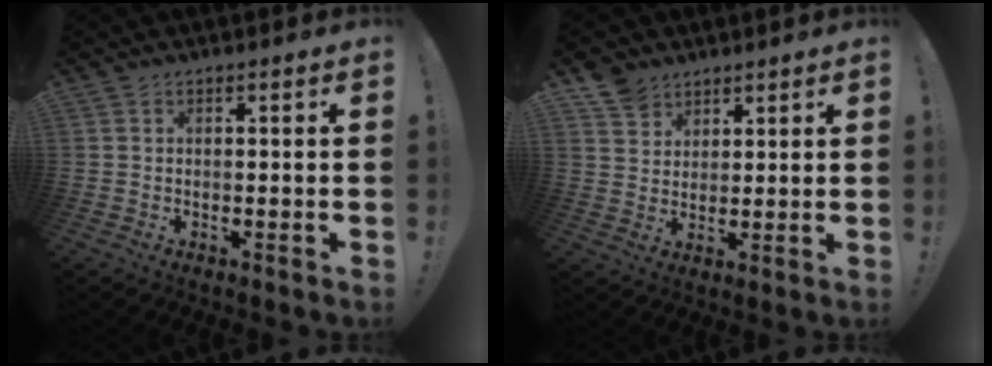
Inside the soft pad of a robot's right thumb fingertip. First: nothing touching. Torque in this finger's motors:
{"motor_torque": [-0.32, 0.37, 0.00, 0.38, -0.01]}